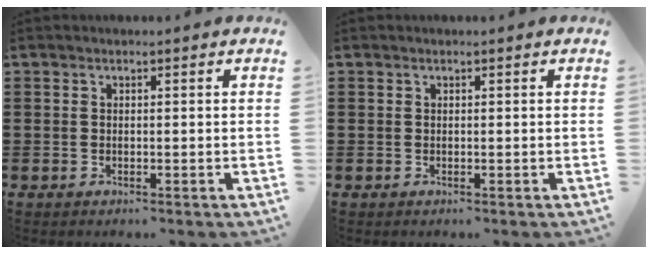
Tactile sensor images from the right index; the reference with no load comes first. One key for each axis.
{"total": 0.0}